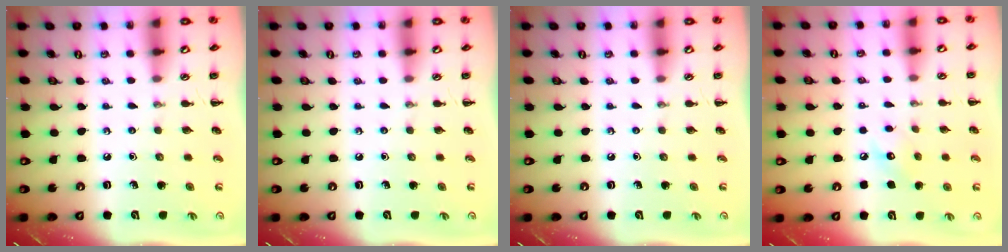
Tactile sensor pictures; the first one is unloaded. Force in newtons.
{"total": 0.0}
{"total": 0.0}
{"total": 6.8, "press": 6.7, "slide": 0.9}